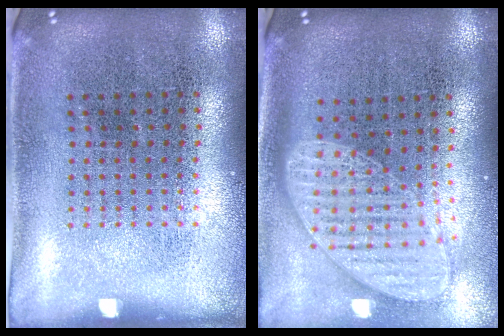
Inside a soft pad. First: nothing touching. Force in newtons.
{"total": 1.9, "press": 1.5, "slide": 1.1}